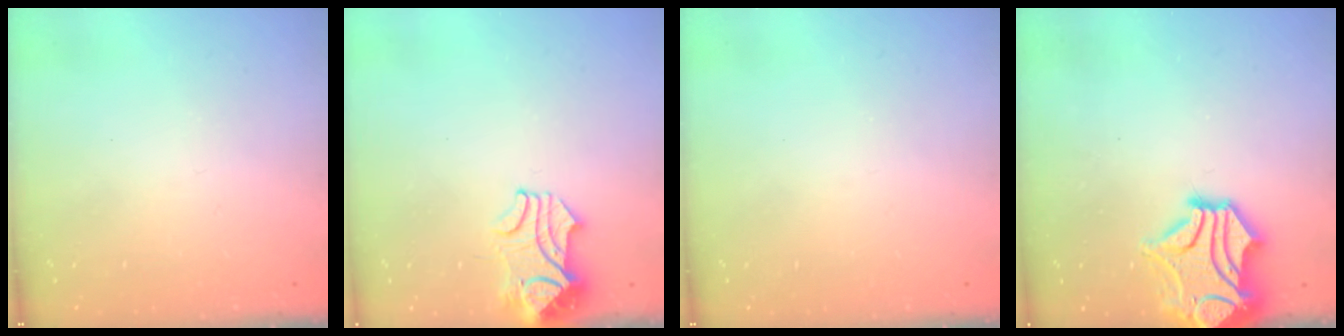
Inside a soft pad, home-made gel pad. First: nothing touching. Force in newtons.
{"total": 2.3, "press": 2.2, "slide": 0.5}
{"total": 0.0}
{"total": 3.4, "press": 3.0, "slide": 1.6}